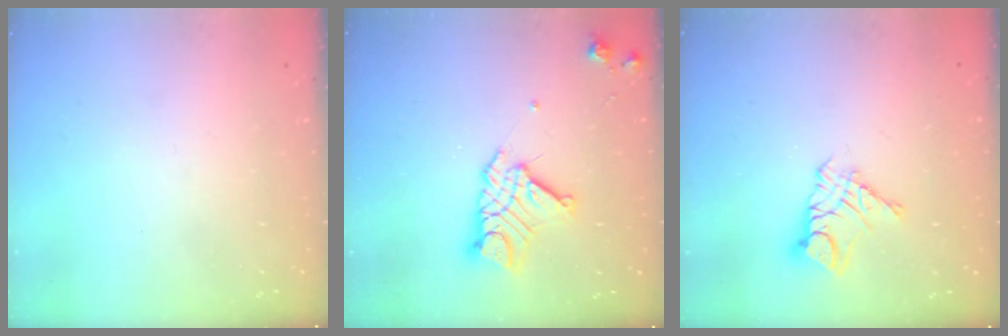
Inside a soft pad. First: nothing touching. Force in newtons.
{"total": 12.6, "press": 12.5, "slide": 1.0}
{"total": 9.3, "press": 9.3, "slide": 0.7}